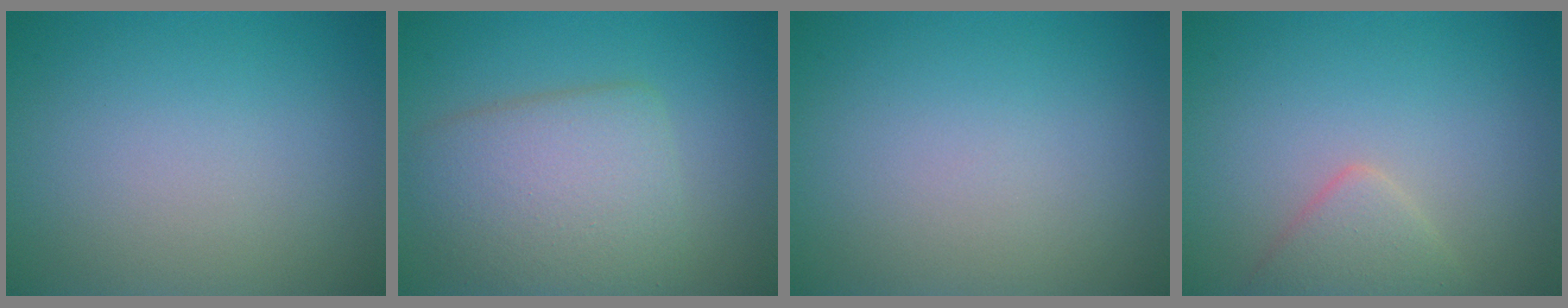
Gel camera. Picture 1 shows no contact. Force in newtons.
{"total": 6.0, "press": 6.0, "slide": 0.3}
{"total": 0.0}
{"total": 2.2, "press": 2.2, "slide": 0.1}